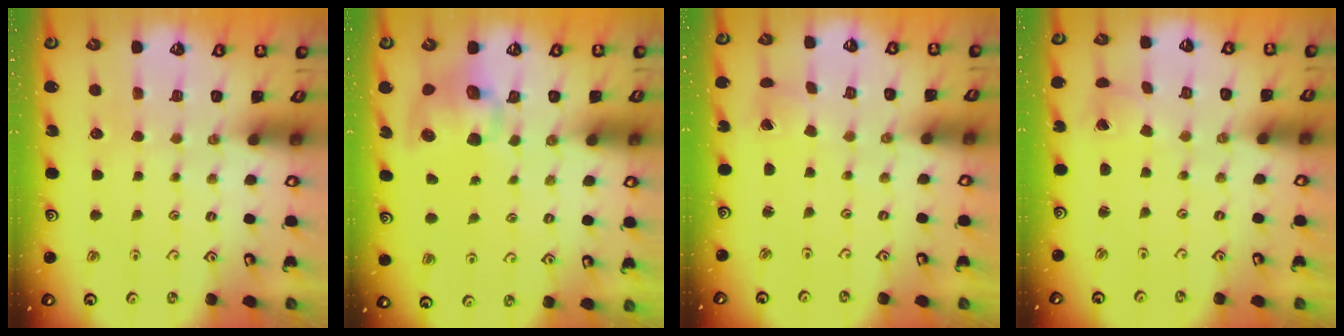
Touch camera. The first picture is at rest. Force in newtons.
{"total": 10.3, "press": 10.2, "slide": 1.5}
{"total": 1.4, "press": 1.4, "slide": 0.1}
{"total": 1.2, "press": 1.2, "slide": 0.1}